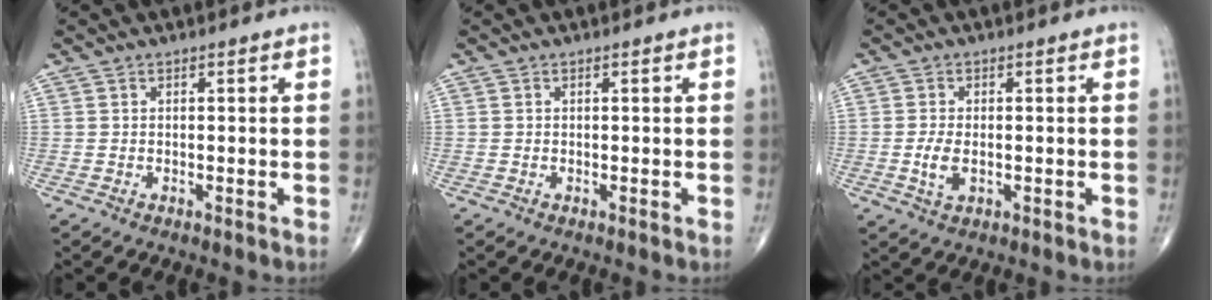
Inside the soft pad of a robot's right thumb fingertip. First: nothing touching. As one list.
[{"total": 0.0}, {"total": 3.6, "force": [-0.6, 1.9, 3.0], "torque": [-0.062, -0.005, -0.010]}]